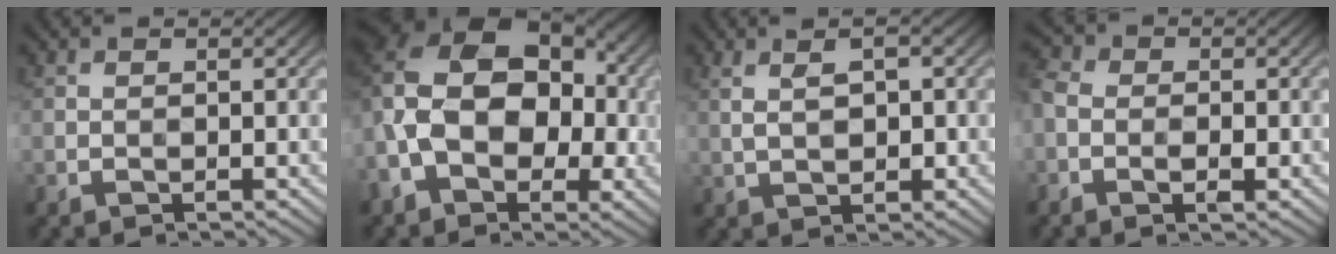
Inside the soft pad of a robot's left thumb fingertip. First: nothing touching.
{"total": 15.9, "force": [-1.6, 11.0, 11.4], "torque": [-0.212, 0.006, -0.022]}
{"total": 4.0, "force": [1.1, 1.8, 3.4], "torque": [-0.057, 0.002, 0.022]}
{"total": 4.9, "force": [-1.4, 3.2, 3.3], "torque": [-0.072, -0.007, -0.030]}